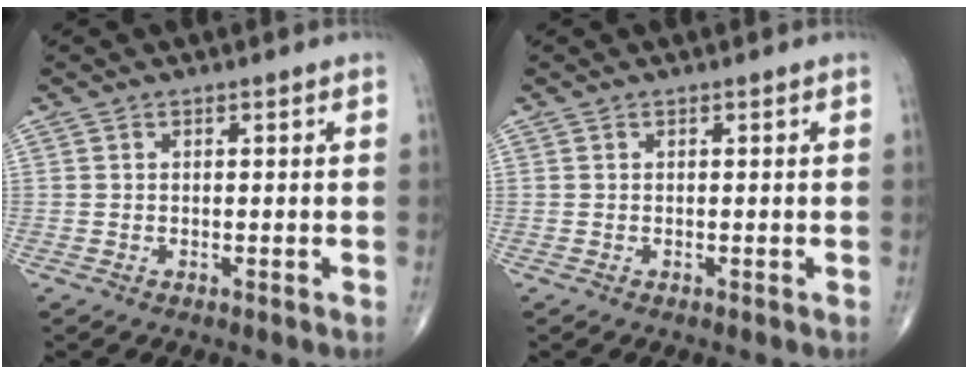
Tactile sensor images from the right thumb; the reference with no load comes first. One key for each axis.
{"total": 0.0}